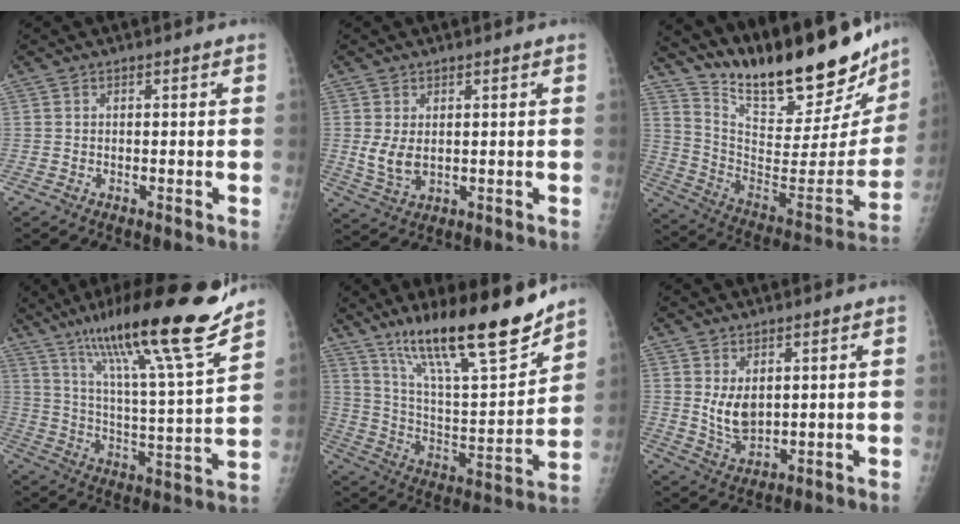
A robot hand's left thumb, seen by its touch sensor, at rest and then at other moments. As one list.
[{"total": 4.6, "force": [0.7, 2.8, 3.6], "torque": [-0.067, -0.013, 0.023]}, {"total": 30.8, "force": [24.7, 8.0, 16.6], "torque": [-0.237, -0.130, 0.370]}, {"total": 24.3, "force": [18.0, 1.7, 16.3], "torque": [-0.247, -0.076, 0.294]}, {"total": 23.6, "force": [17.3, 4.5, 15.3], "torque": [-0.231, -0.082, 0.299]}, {"total": 5.9, "force": [1.8, 3.5, 4.4], "torque": [-0.067, -0.023, 0.047]}]